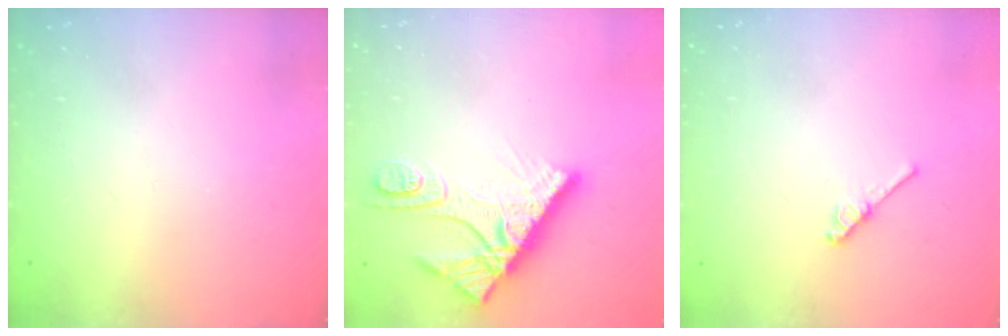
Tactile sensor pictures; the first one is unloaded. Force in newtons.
{"total": 11.8, "press": 11.7, "slide": 1.3}
{"total": 4.5, "press": 4.4, "slide": 0.7}